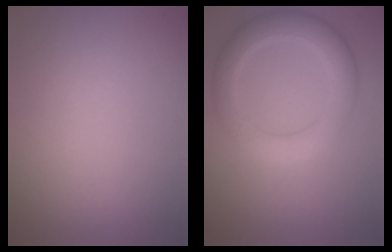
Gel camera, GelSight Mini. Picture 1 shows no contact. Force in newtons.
{"total": 4.4, "press": 4.4, "slide": 0.2}